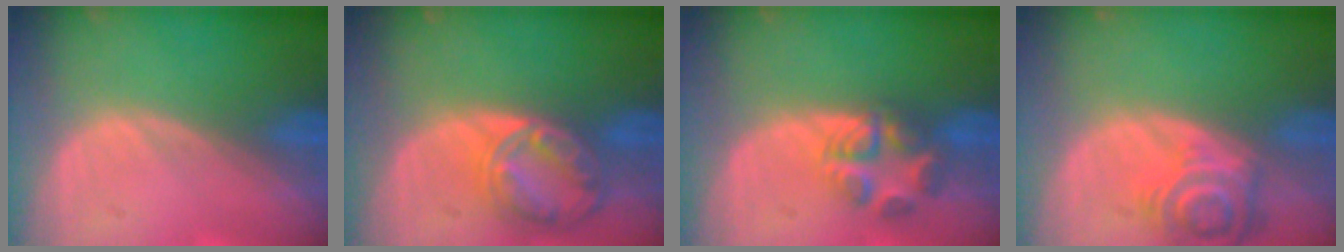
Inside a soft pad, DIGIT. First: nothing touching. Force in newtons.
{"total": 8.3, "press": 7.1, "slide": 4.4}
{"total": 5.6, "press": 5.5, "slide": 1.0}
{"total": 7.2, "press": 6.6, "slide": 2.8}